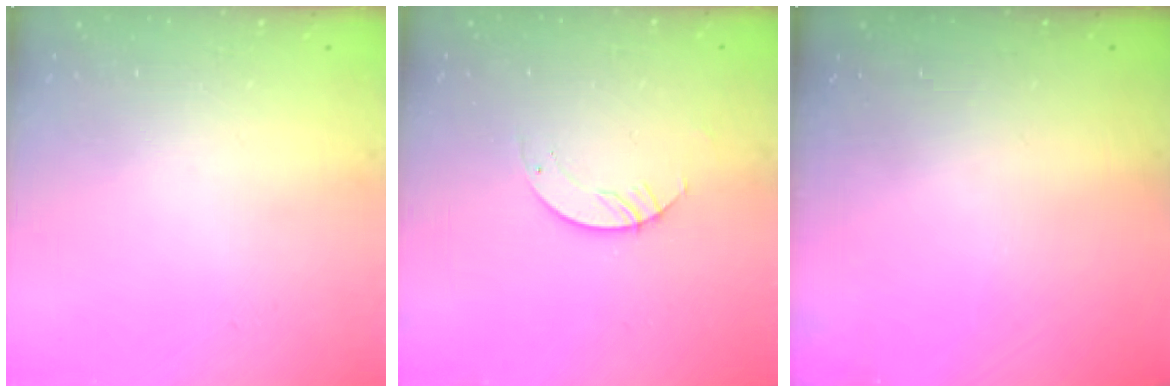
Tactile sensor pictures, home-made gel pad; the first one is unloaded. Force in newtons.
{"total": 3.3, "press": 3.3, "slide": 0.2}
{"total": 0.0}